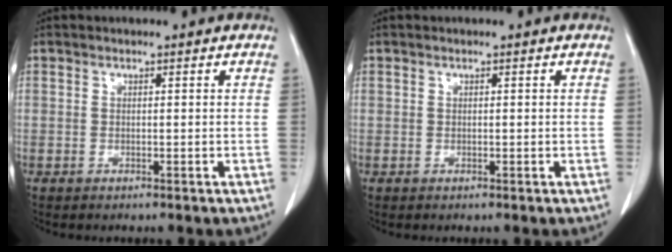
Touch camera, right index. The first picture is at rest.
{"total": 0.0}